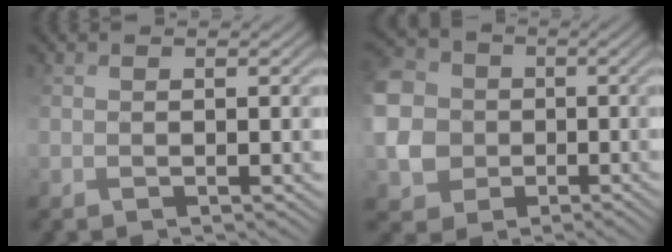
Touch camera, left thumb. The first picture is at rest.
{"total": 9.8, "force": [-0.1, 9.0, 3.9], "torque": [-0.145, -0.017, -0.011]}